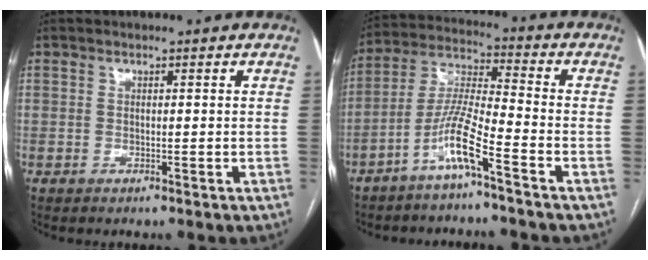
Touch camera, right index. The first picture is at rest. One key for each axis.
{"total": 8.6, "fx": -5.0, "fy": -0.2, "fz": 6.9, "tx": -0.148, "ty": 0.002, "tz": -0.104}